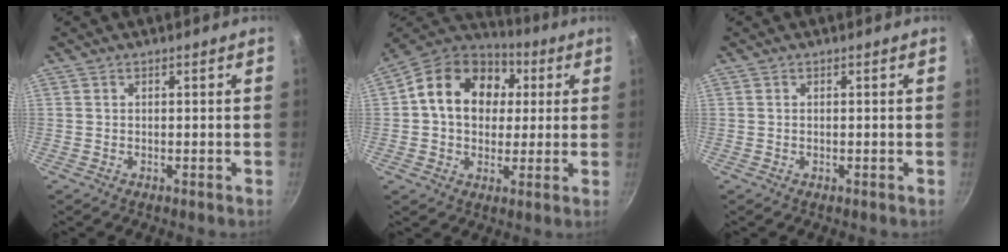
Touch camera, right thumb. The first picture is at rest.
{"total": 17.5, "force": [3.6, 13.4, 10.6], "torque": [-0.155, 0.022, 0.044]}
{"total": 0.0}